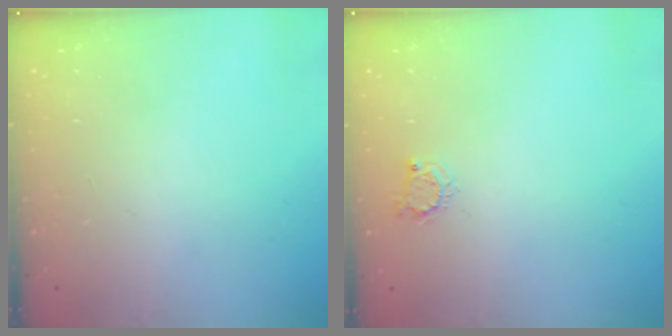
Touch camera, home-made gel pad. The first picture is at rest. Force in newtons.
{"total": 3.8, "press": 3.7, "slide": 0.4}